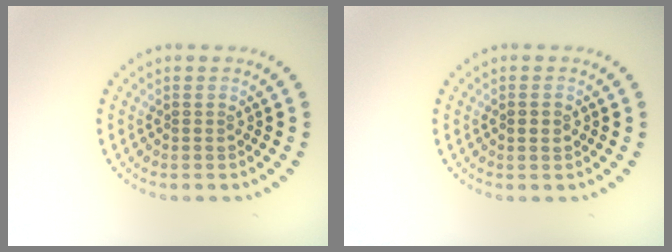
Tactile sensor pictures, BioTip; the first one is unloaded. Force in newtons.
{"total": 1.1, "press": 1.0, "slide": 0.2}